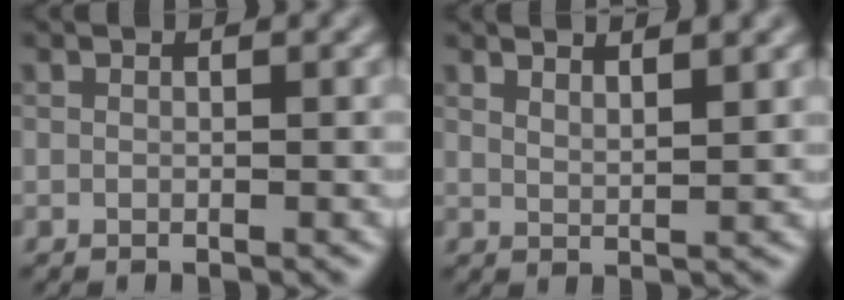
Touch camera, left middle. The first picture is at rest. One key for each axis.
{"total": 2.6, "fx": 2.1, "fy": 0.7, "fz": 1.4, "tx": -0.007, "ty": 0.004, "tz": 0.026}